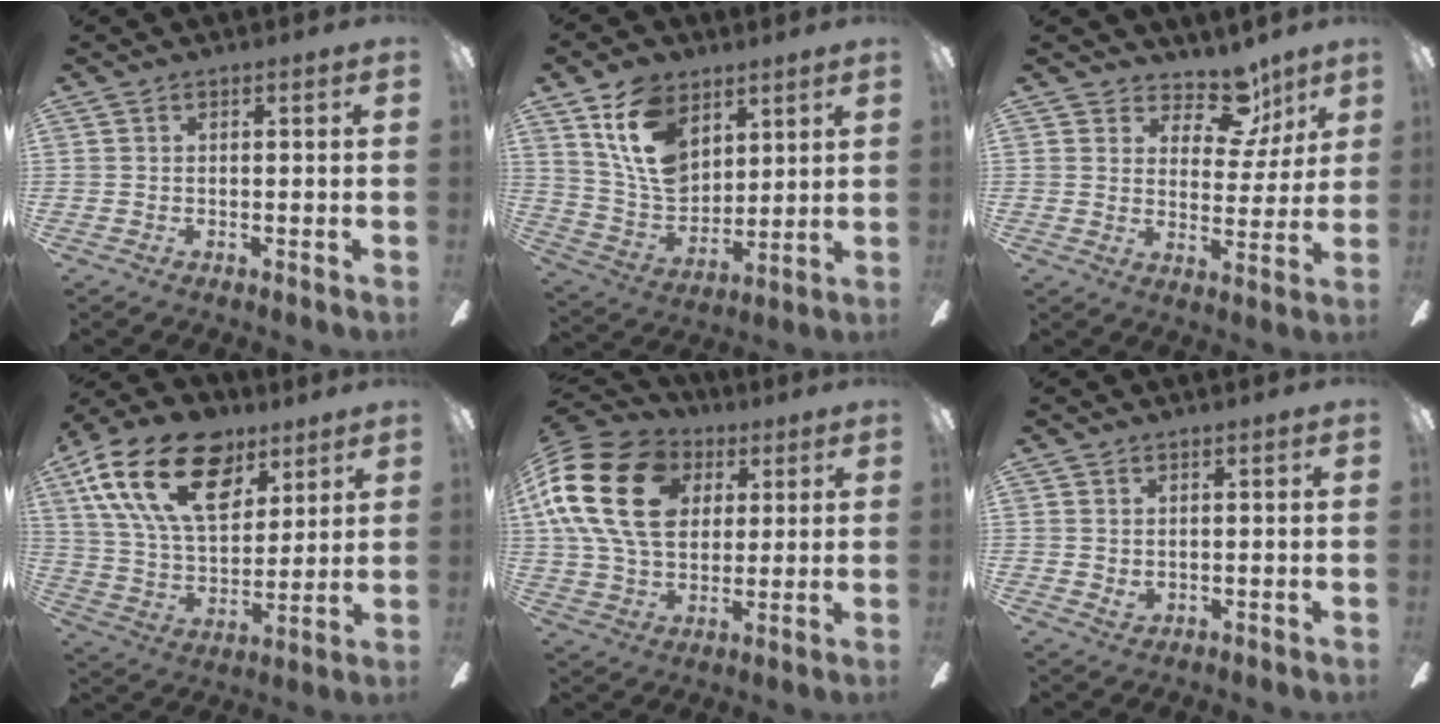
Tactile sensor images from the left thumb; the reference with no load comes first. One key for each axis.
{"total": 16.0, "fx": 8.1, "fy": 10.8, "fz": 8.6, "tx": -0.179, "ty": -0.029, "tz": 0.153}
{"total": 10.9, "fx": 7.9, "fy": 5.9, "fz": 4.6, "tx": -0.065, "ty": -0.049, "tz": 0.142}
{"total": 23.6, "fx": 11.7, "fy": 13.8, "fz": 15.2, "tx": -0.283, "ty": -0.047, "tz": 0.204}
{"total": 20.9, "fx": 5.9, "fy": 15.3, "fz": 13.0, "tx": -0.263, "ty": -0.005, "tz": 0.103}
{"total": 1.4, "fx": 0.8, "fy": 1.0, "fz": 0.5, "tx": 0.005, "ty": -0.006, "tz": 0.012}